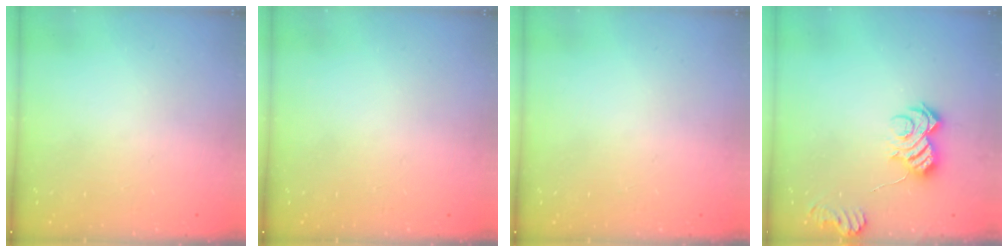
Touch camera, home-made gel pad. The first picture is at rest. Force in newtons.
{"total": 0.0}
{"total": 0.0}
{"total": 8.5, "press": 8.4, "slide": 0.9}